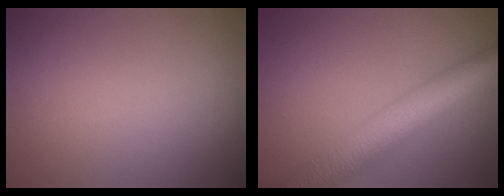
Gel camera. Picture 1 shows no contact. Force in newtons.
{"total": 7.9, "press": 7.9, "slide": 0.3}